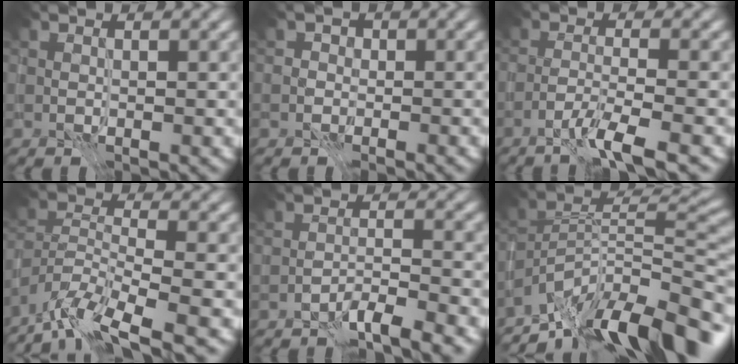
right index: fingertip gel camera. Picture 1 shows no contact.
{"total": 1.3, "force": [-0.6, 1.2, -0.1], "torque": [0.010, 0.009, -0.015]}
{"total": 3.3, "force": [-2.6, -0.2, 2.0], "torque": [-0.035, 0.009, -0.063]}
{"total": 7.6, "force": [-6.6, 1.2, 3.7], "torque": [-0.068, -0.002, -0.129]}
{"total": 3.1, "force": [-2.8, 0.0, 1.2], "torque": [-0.020, 0.009, -0.056]}
{"total": 12.6, "force": [-9.8, 3.4, 7.1], "torque": [-0.104, 0.023, -0.167]}